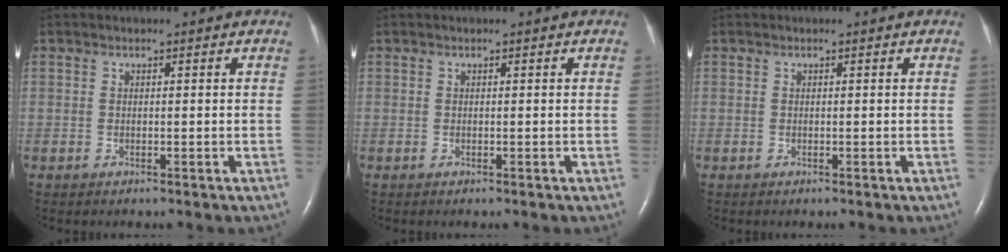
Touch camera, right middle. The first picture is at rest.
{"total": 0.0}
{"total": 0.0}